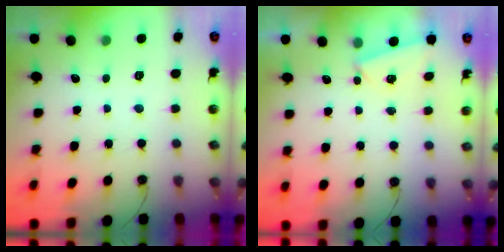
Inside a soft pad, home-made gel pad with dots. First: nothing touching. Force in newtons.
{"total": 2.6, "press": 1.6, "slide": 2.0}